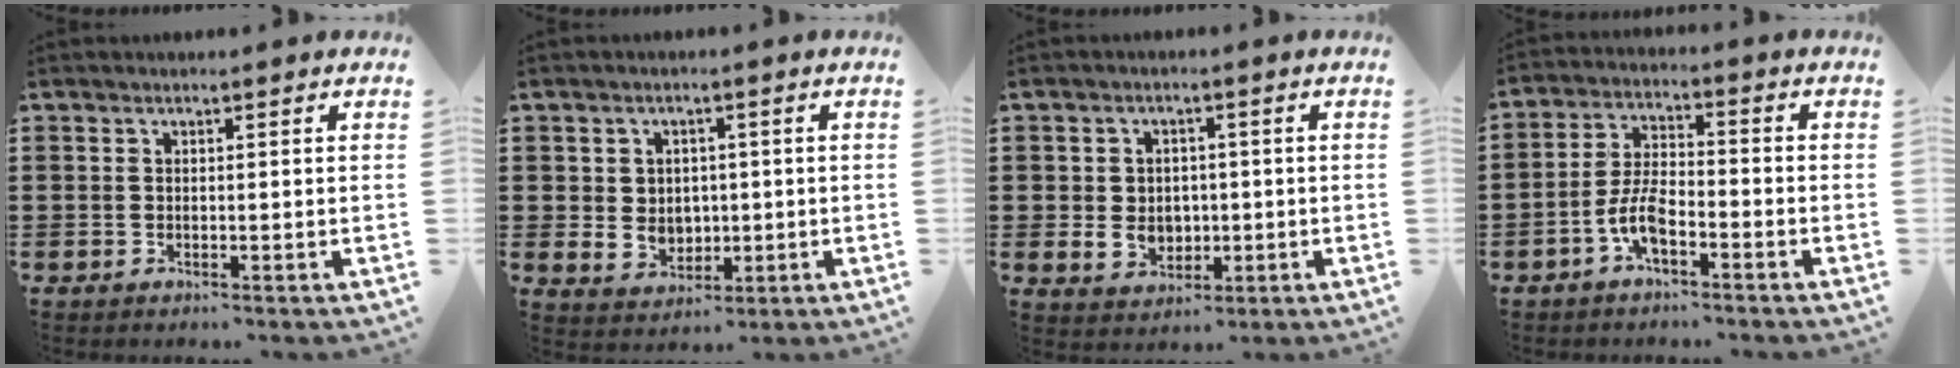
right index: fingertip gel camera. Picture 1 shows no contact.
{"total": 3.3, "force": [0.9, 3.1, 0.7], "torque": [-0.020, 0.006, 0.013]}
{"total": 3.6, "force": [-0.1, 3.3, 1.4], "torque": [-0.031, 0.007, -0.006]}
{"total": 6.0, "force": [-3.2, 2.3, 4.6], "torque": [-0.119, -0.003, -0.068]}